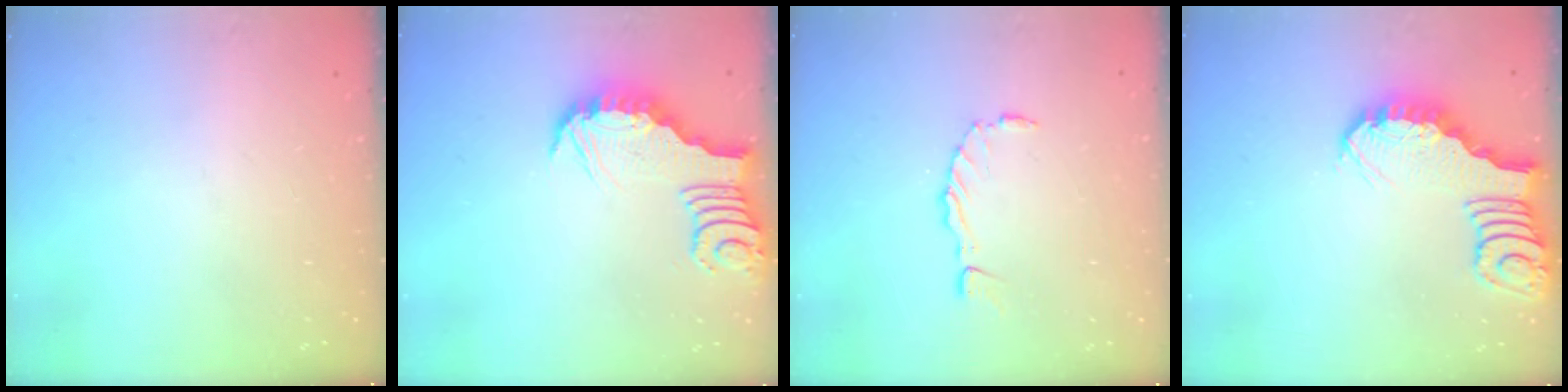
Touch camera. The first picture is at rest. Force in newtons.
{"total": 3.4, "press": 3.4, "slide": 0.2}
{"total": 1.2, "press": 1.2, "slide": 0.3}
{"total": 2.8, "press": 2.8, "slide": 0.4}